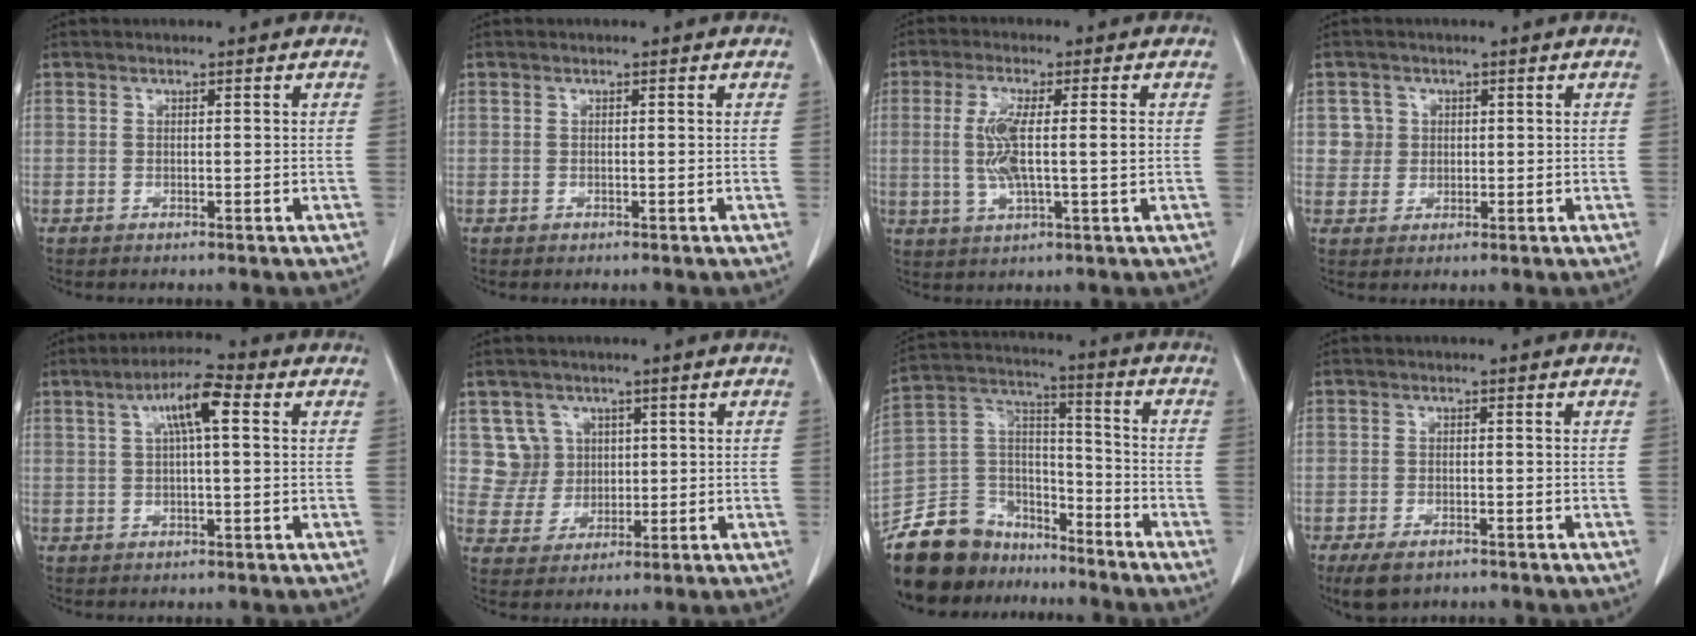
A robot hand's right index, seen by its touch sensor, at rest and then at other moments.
{"total": 0.0}
{"total": 7.9, "force": [0.4, 1.3, 7.8], "torque": [-0.154, 0.005, 0.010]}
{"total": 3.1, "force": [0.9, 3.0, -0.1], "torque": [0.018, 0.006, 0.015]}
{"total": 6.8, "force": [2.2, 1.1, 6.4], "torque": [-0.115, 0.021, 0.037]}
{"total": 5.8, "force": [2.1, 5.4, -0.1], "torque": [0.006, 0.017, 0.049]}
{"total": 16.8, "force": [-13.8, 8.7, 4.0], "torque": [-0.088, 0.058, -0.244]}
{"total": 4.4, "force": [-3.0, 2.1, 2.3], "torque": [-0.040, -0.006, -0.043]}